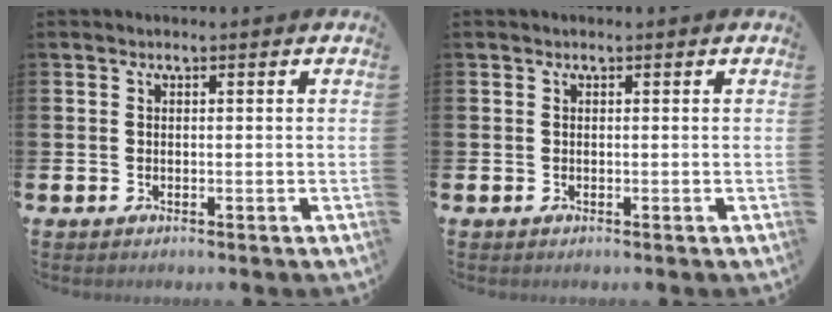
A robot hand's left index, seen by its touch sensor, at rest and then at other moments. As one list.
[{"total": 0.0}]